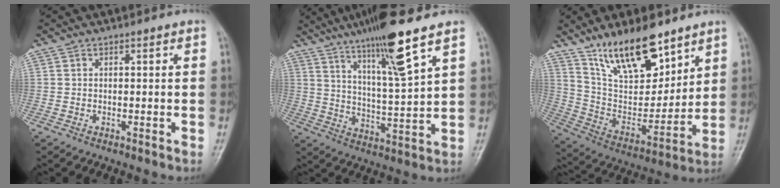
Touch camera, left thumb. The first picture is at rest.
{"total": 14.2, "force": [9.1, 0.9, 10.8], "torque": [-0.185, -0.051, 0.161]}
{"total": 17.9, "force": [12.5, 7.2, 10.6], "torque": [-0.132, -0.073, 0.235]}